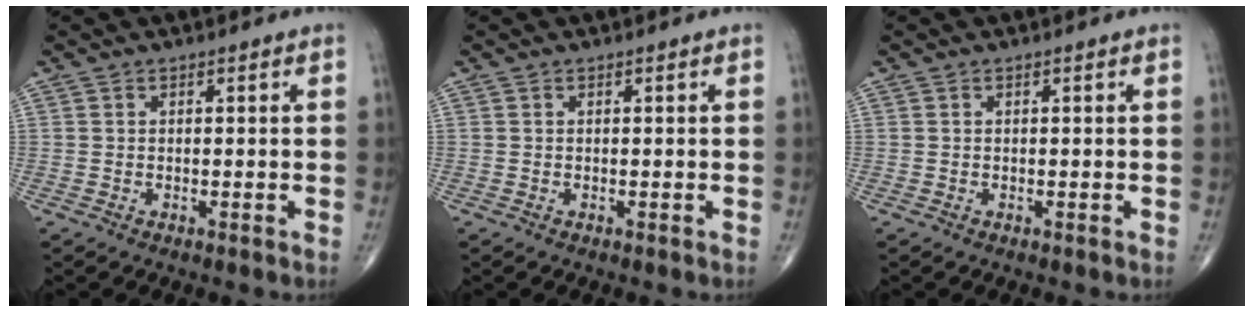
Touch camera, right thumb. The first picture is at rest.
{"total": 0.0}
{"total": 0.0}